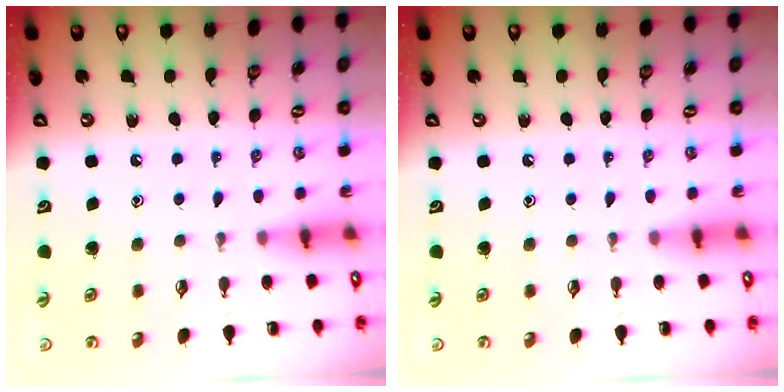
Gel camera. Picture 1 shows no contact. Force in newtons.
{"total": 0.0}